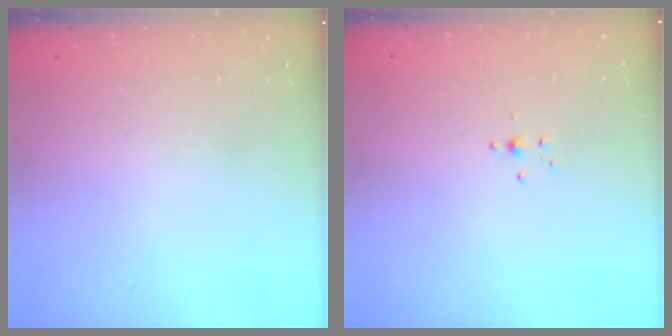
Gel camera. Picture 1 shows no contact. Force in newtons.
{"total": 2.7, "press": 2.6, "slide": 0.9}